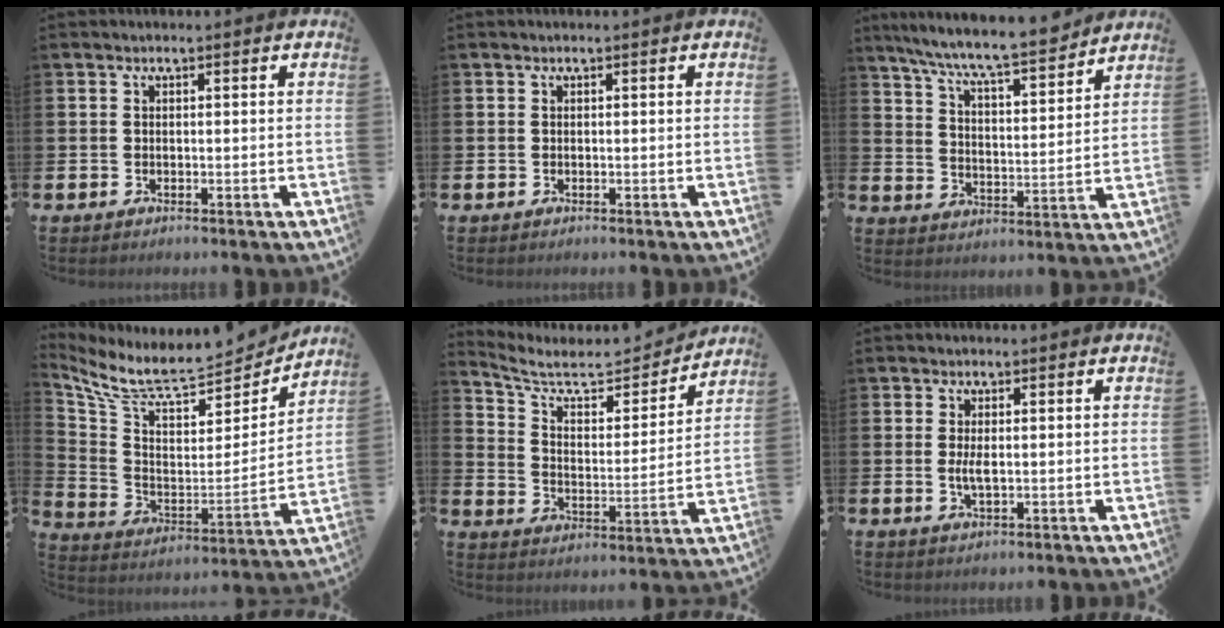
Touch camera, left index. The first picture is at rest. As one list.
[{"total": 0.0}, {"total": 8.4, "force": [7.8, 0.4, 3.0], "torque": [-0.082, -0.057, 0.134]}, {"total": 9.1, "force": [8.2, 1.9, 3.3], "torque": [-0.107, -0.065, 0.139]}, {"total": 7.2, "force": [6.2, 2.4, 2.6], "torque": [-0.080, -0.051, 0.102]}, {"total": 2.2, "force": [0.1, 0.8, 2.1], "torque": [-0.031, -0.002, 0.000]}]